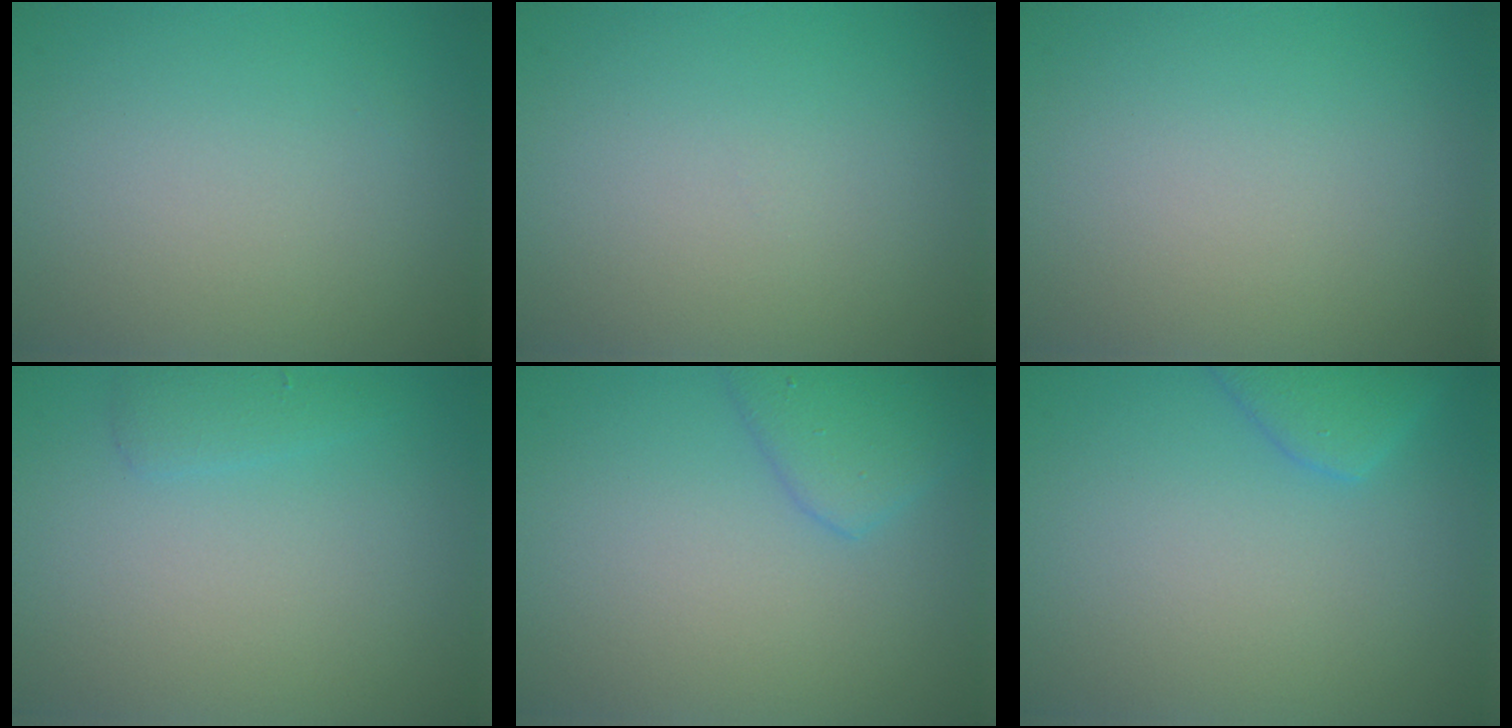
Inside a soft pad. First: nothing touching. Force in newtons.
{"total": 0.0}
{"total": 0.0}
{"total": 1.3, "press": 1.3, "slide": 0.1}
{"total": 3.1, "press": 3.1, "slide": 0.2}
{"total": 2.5, "press": 2.5, "slide": 0.4}